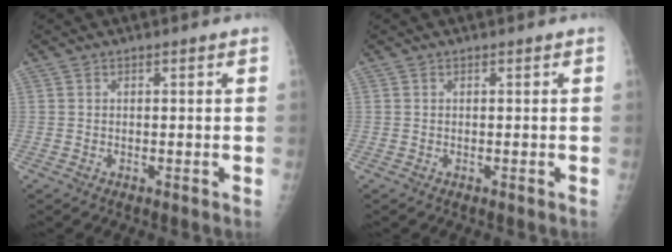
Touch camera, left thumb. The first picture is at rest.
{"total": 0.0}